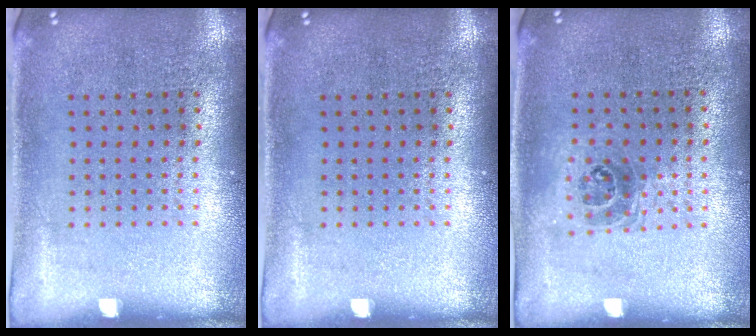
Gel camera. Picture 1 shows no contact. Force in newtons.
{"total": 0.0}
{"total": 1.1, "press": 0.9, "slide": 0.5}